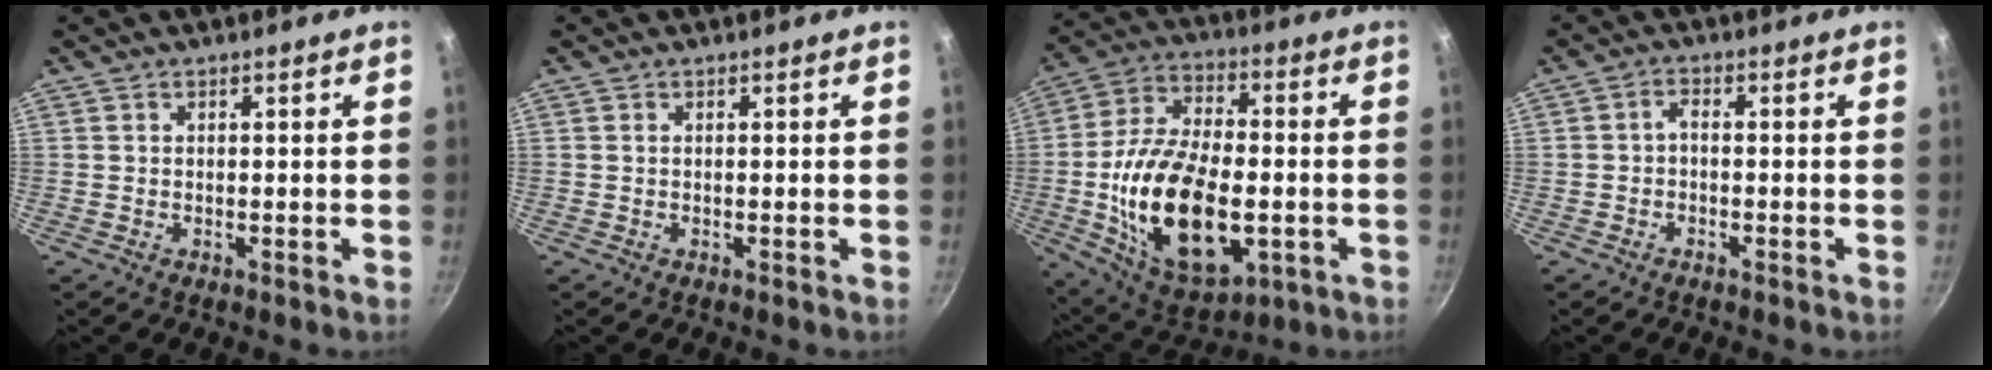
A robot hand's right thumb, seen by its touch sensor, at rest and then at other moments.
{"total": 0.0}
{"total": 24.4, "force": [-4.1, 13.5, 20.0], "torque": [-0.353, 0.018, -0.059]}
{"total": 1.9, "force": [-0.9, 0.9, 1.4], "torque": [-0.031, 0.014, -0.018]}